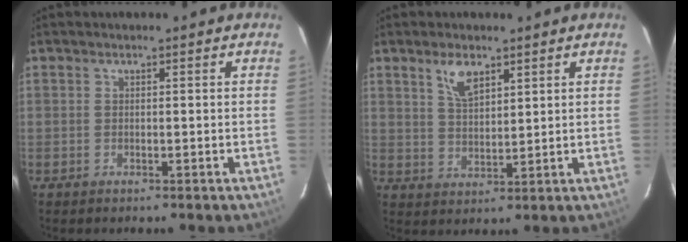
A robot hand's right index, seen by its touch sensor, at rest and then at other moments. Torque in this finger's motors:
{"motor_torque": [0.19, 0.02, 0.27, 0.05]}